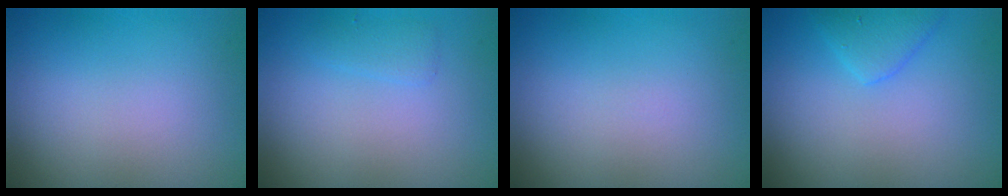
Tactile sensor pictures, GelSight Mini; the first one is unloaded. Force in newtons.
{"total": 1.0, "press": 1.0, "slide": 0.1}
{"total": 0.0}
{"total": 2.2, "press": 2.2, "slide": 0.2}